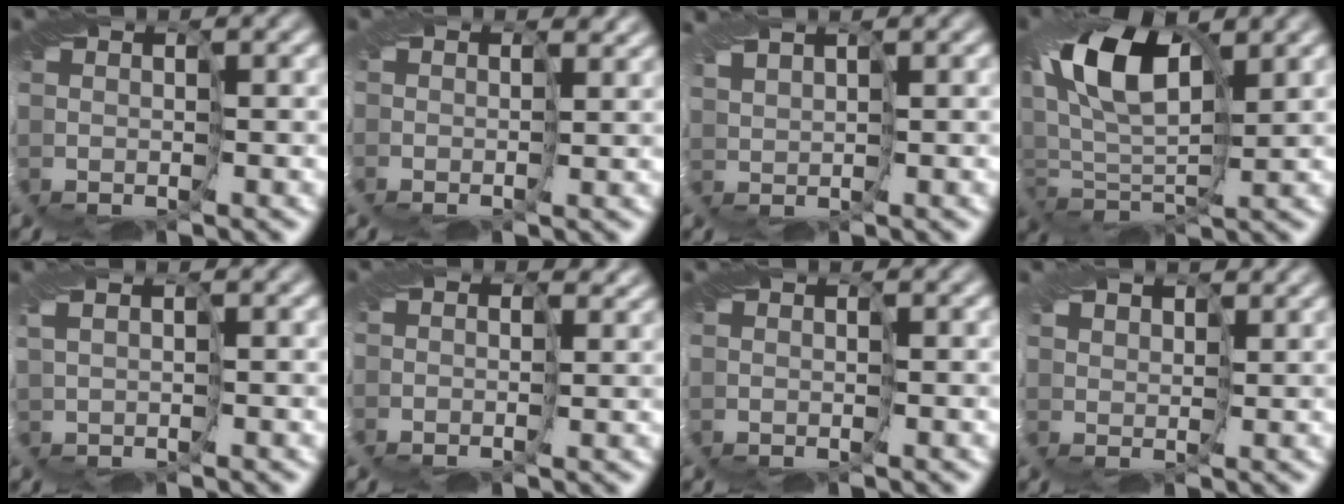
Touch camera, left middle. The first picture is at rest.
{"total": 2.1, "force": [1.8, 0.9, 0.4], "torque": [-0.009, 0.003, 0.025]}
{"total": 2.1, "force": [1.5, 0.6, 1.3], "torque": [-0.036, 0.009, 0.030]}
{"total": 8.5, "force": [1.3, 4.6, 7.0], "torque": [-0.142, 0.010, 0.008]}
{"total": 1.1, "force": [0.1, 0.2, 1.1], "torque": [-0.028, 0.003, 0.005]}
{"total": 2.5, "force": [1.4, 1.9, 0.9], "torque": [-0.023, 0.008, 0.022]}
{"total": 0.0}
{"total": 2.7, "force": [2.3, 1.3, 0.8], "torque": [-0.023, 0.004, 0.031]}